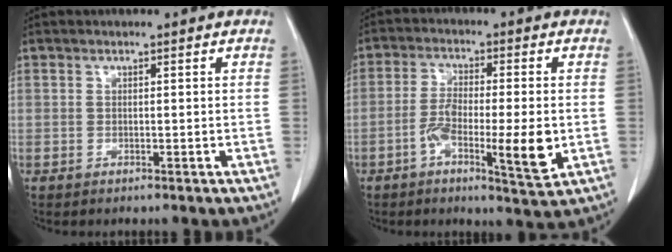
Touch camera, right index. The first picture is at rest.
{"total": 9.5, "force": [-2.5, 1.7, 9.0], "torque": [-0.153, -0.005, -0.042]}